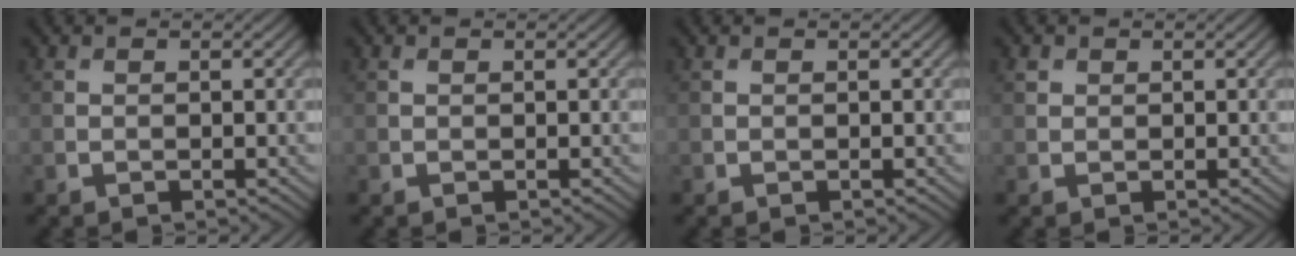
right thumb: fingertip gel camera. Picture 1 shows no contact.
{"total": 0.0}
{"total": 0.0}
{"total": 0.8, "force": [0.4, 0.7, 0.1], "torque": [-0.001, -0.002, 0.008]}